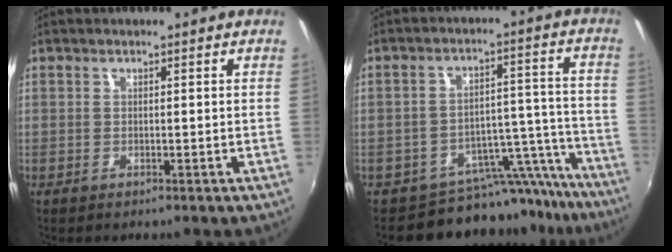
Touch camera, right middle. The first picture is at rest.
{"total": 13.8, "force": [-12.9, 4.8, 0.9], "torque": [0.004, 0.058, -0.174]}